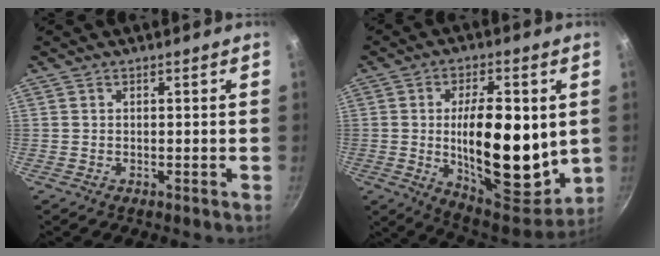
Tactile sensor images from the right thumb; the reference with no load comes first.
{"total": 21.7, "force": [0.6, 10.3, 19.2], "torque": [-0.264, -0.028, 0.017]}